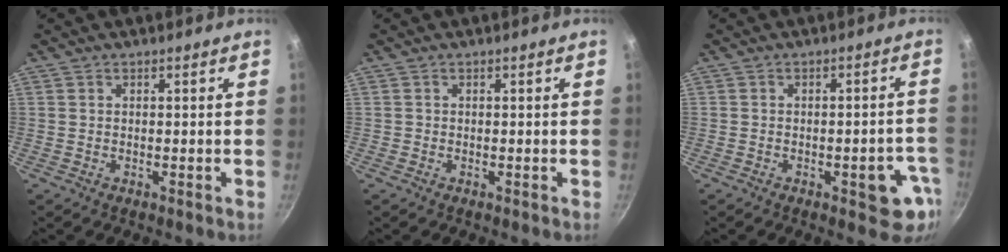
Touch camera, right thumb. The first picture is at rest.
{"total": 0.0}
{"total": 8.0, "force": [-3.2, 3.3, 6.5], "torque": [-0.041, 0.019, -0.037]}